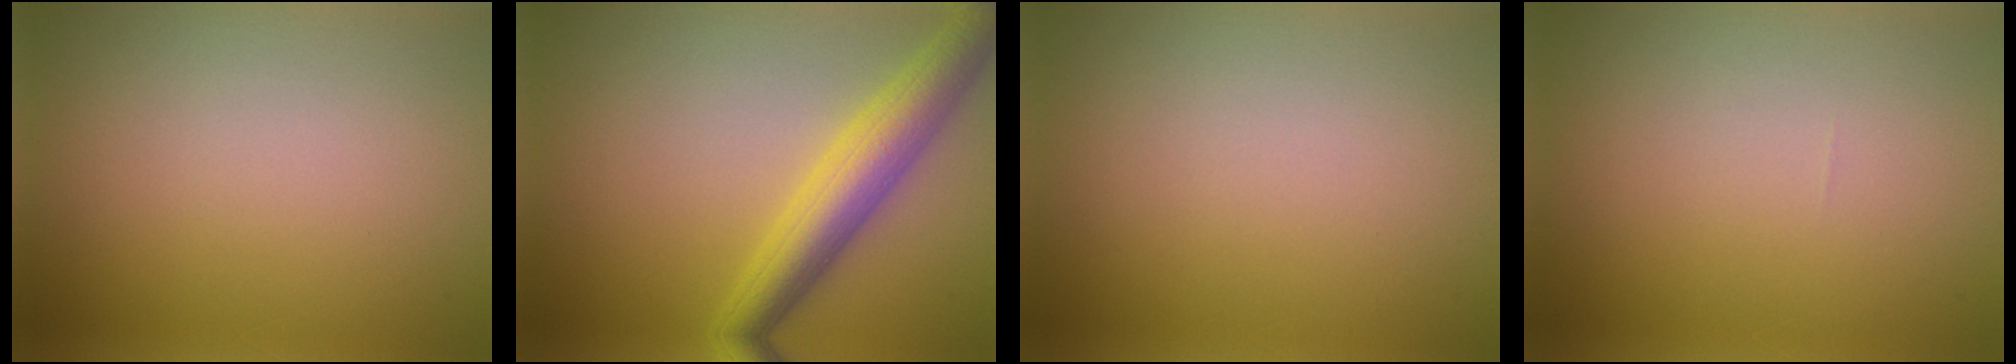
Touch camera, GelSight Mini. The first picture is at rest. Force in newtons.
{"total": 5.9, "press": 5.9, "slide": 0.2}
{"total": 0.0}
{"total": 0.0}